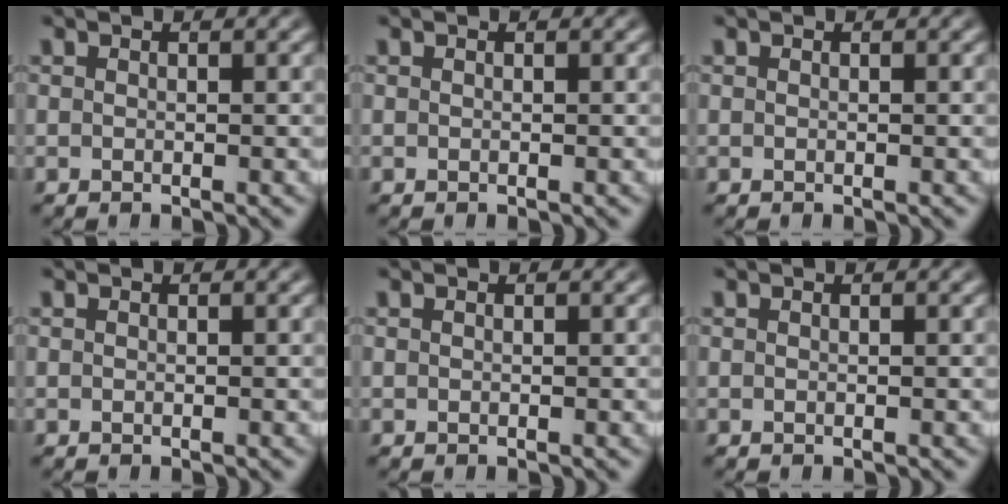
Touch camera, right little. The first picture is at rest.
{"total": 0.0}
{"total": 0.0}
{"total": 0.0}
{"total": 0.0}
{"total": 0.0}